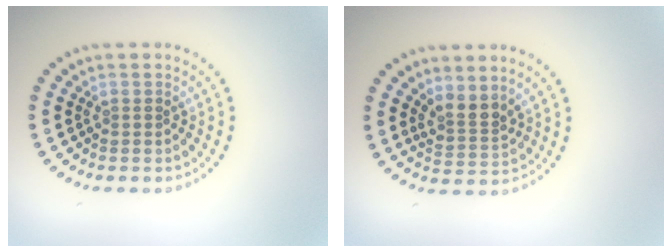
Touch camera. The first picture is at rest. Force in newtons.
{"total": 2.5, "press": 1.8, "slide": 1.7}